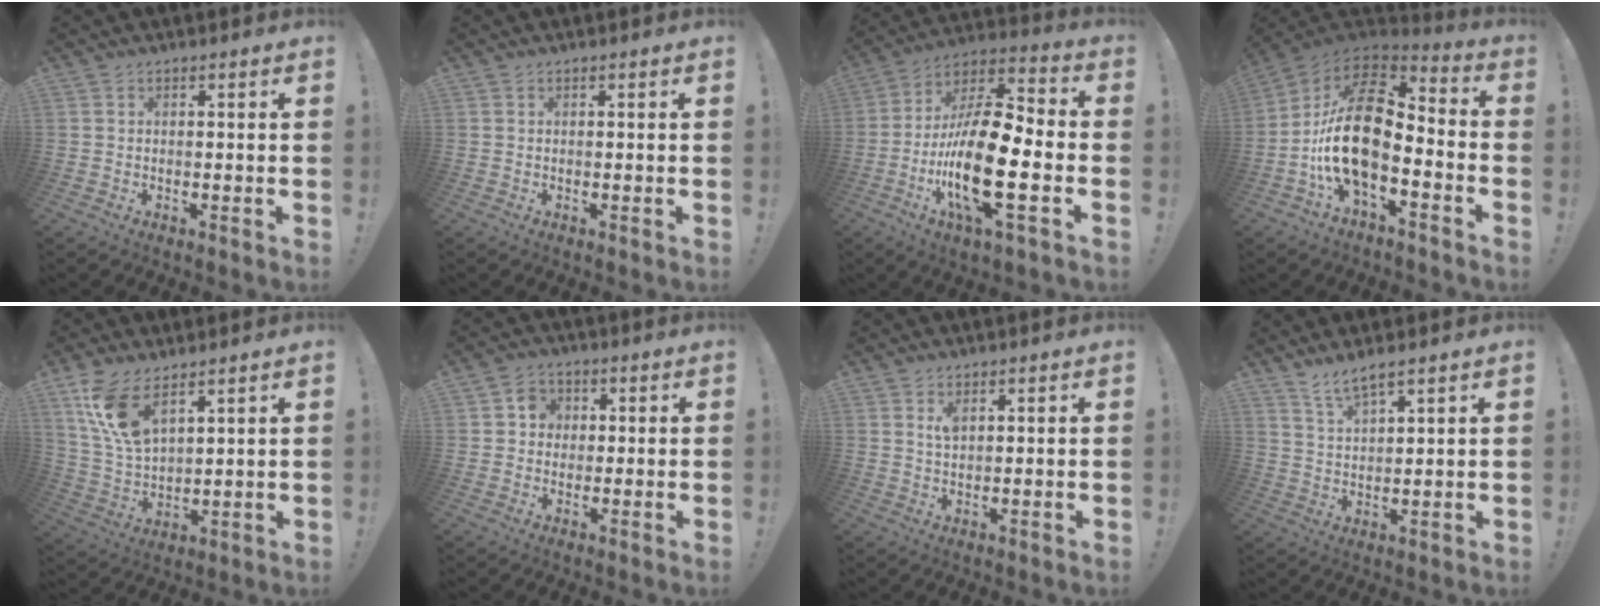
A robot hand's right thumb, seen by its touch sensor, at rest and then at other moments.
{"total": 0.0}
{"total": 22.3, "force": [-5.6, 7.5, 20.3], "torque": [-0.398, 0.023, -0.093]}
{"total": 20.2, "force": [-3.6, 10.6, 16.9], "torque": [-0.326, 0.020, -0.060]}
{"total": 12.3, "force": [7.8, 5.3, 7.8], "torque": [-0.159, -0.033, 0.147]}
{"total": 5.0, "force": [0.6, 4.6, 1.9], "torque": [-0.036, 0.011, 0.013]}
{"total": 2.4, "force": [1.4, 0.9, 1.8], "torque": [-0.025, -0.005, 0.022]}
{"total": 5.6, "force": [4.7, 0.8, 2.9], "torque": [-0.065, -0.021, 0.086]}